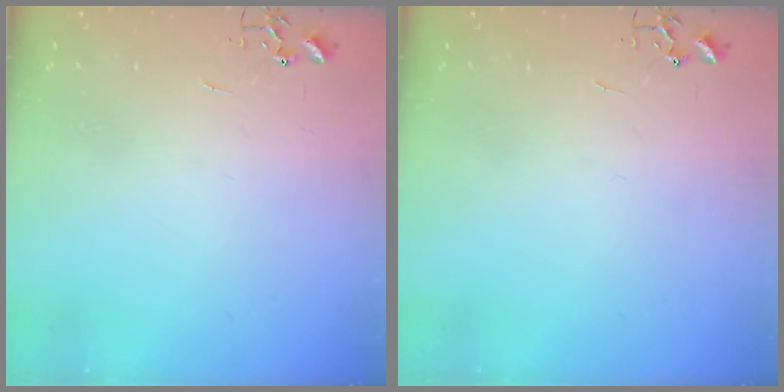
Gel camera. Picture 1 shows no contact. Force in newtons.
{"total": 0.0}